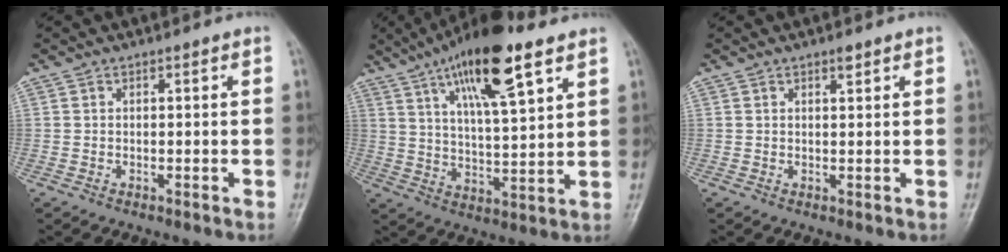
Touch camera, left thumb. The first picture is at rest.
{"total": 17.2, "force": [9.6, 4.5, 13.6], "torque": [-0.214, -0.029, 0.165]}
{"total": 1.4, "force": [1.0, 0.5, 0.9], "torque": [-0.011, -0.005, 0.016]}